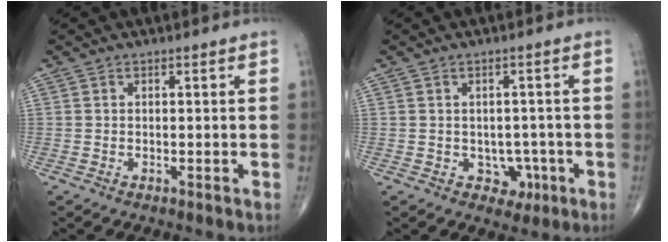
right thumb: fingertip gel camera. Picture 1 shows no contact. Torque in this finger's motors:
{"motor_torque": [-0.31, 0.22, -0.07, -0.06, 0.01]}